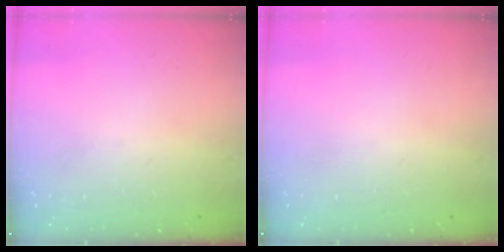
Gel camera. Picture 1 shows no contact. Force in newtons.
{"total": 0.0}